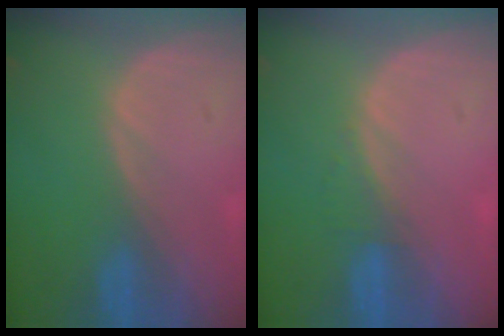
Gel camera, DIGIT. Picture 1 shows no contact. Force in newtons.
{"total": 1.2, "press": 1.1, "slide": 0.4}